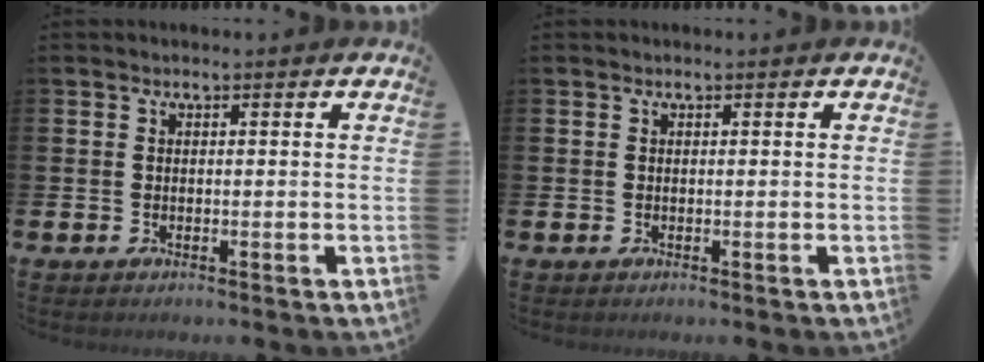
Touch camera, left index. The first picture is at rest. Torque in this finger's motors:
{"motor_torque": [0.00, 0.00, -0.02, 0.00]}